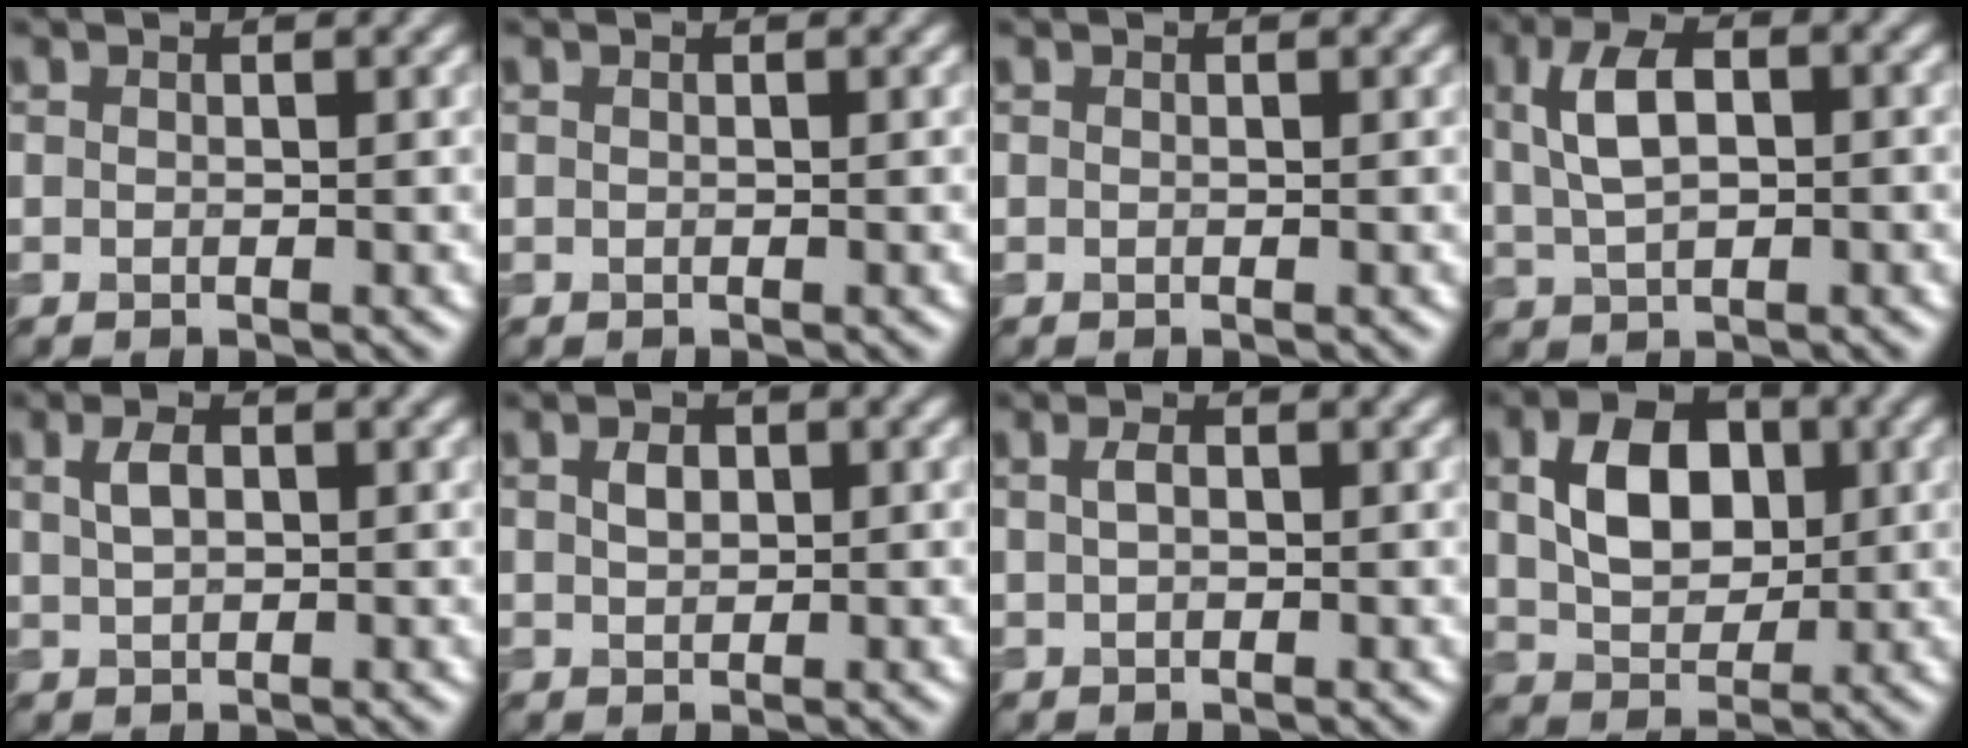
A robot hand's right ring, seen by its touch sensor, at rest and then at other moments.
{"total": 0.0}
{"total": 0.0}
{"total": 5.2, "force": [1.3, 2.7, 4.3], "torque": [-0.088, 0.012, 0.021]}
{"total": 2.2, "force": [0.6, 1.2, 1.7], "torque": [-0.035, 0.005, 0.010]}
{"total": 1.8, "force": [0.4, 1.2, 1.3], "torque": [-0.025, 0.006, 0.006]}
{"total": 1.3, "force": [0.3, 0.8, 1.0], "torque": [-0.021, 0.002, 0.004]}
{"total": 6.5, "force": [1.2, 4.4, 4.5], "torque": [-0.088, 0.004, 0.021]}